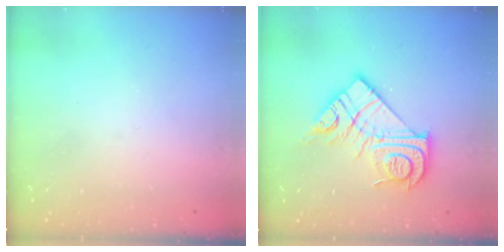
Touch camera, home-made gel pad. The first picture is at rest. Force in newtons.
{"total": 16.9, "press": 16.9, "slide": 1.5}